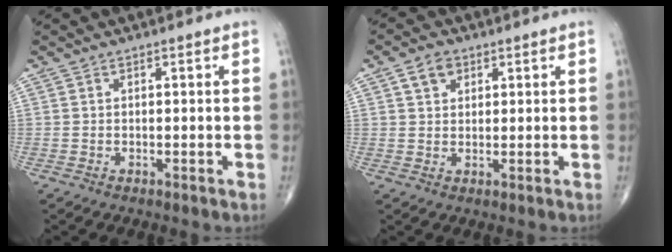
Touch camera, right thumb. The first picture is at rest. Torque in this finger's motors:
{"motor_torque": [0.49, 0.69, 0.38, 0.15, -0.03]}